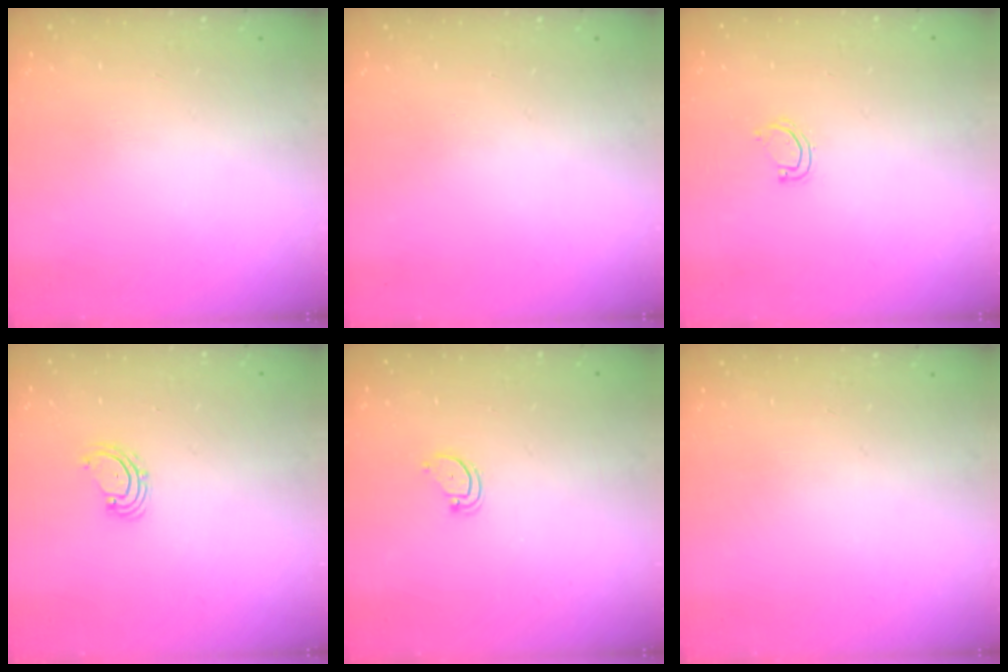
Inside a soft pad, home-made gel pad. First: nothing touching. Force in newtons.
{"total": 0.0}
{"total": 4.3, "press": 4.3, "slide": 0.4}
{"total": 2.5, "press": 2.4, "slide": 0.4}
{"total": 3.0, "press": 3.0, "slide": 0.3}
{"total": 0.0}